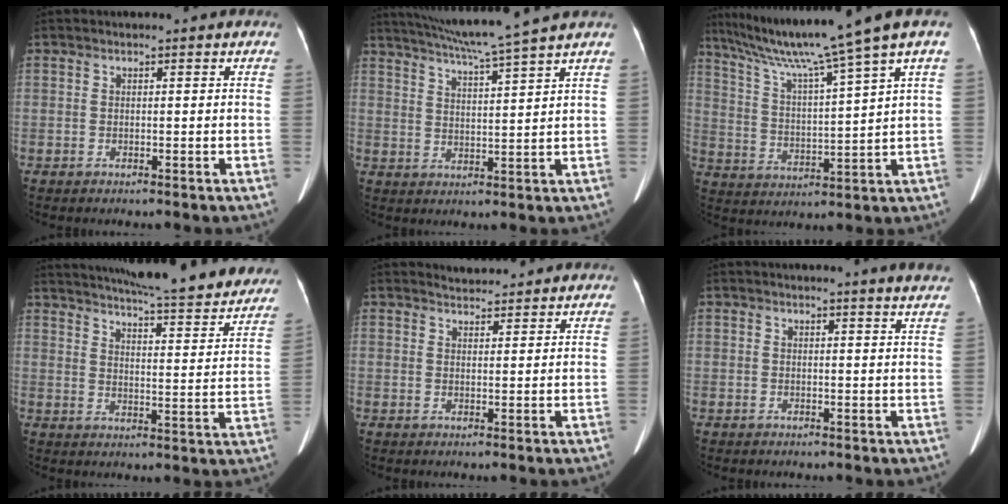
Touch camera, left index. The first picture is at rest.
{"total": 11.2, "force": [9.6, -2.3, 5.3], "torque": [-0.095, -0.003, 0.152]}
{"total": 14.1, "force": [10.6, -3.2, 8.8], "torque": [-0.152, -0.012, 0.179]}
{"total": 28.4, "force": [25.2, 3.6, 12.6], "torque": [-0.198, -0.057, 0.308]}
{"total": 4.3, "force": [4.2, 0.8, 0.5], "torque": [-0.013, 0.019, 0.058]}
{"total": 6.2, "force": [5.6, -0.7, 2.4], "torque": [-0.029, -0.009, 0.041]}